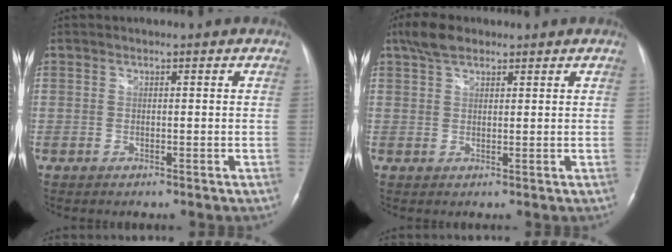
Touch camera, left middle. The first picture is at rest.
{"total": 4.2, "force": [3.0, 1.8, 2.2], "torque": [-0.054, 0.016, 0.059]}